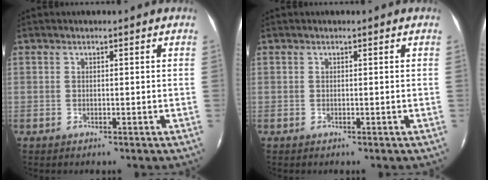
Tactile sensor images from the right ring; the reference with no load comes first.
{"total": 0.0}